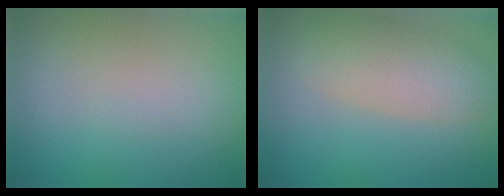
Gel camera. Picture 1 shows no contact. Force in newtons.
{"total": 4.2, "press": 4.2, "slide": 0.3}